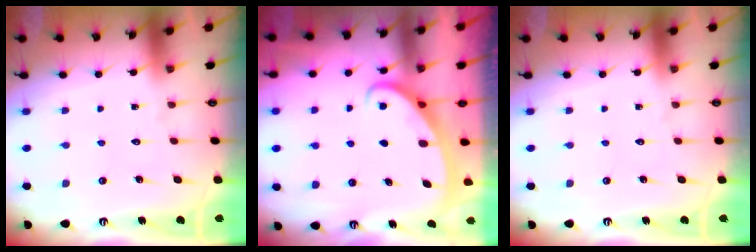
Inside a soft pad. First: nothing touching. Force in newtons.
{"total": 2.6, "press": 2.6, "slide": 0.4}
{"total": 0.0}